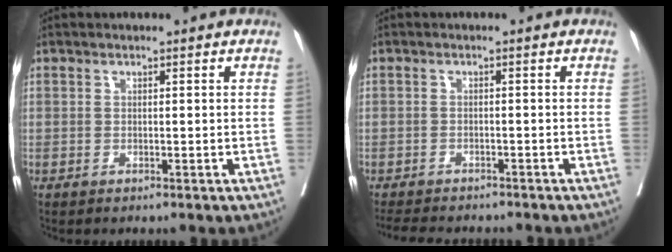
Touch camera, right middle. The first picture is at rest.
{"total": 7.9, "force": [-7.1, 2.2, 2.7], "torque": [-0.045, -0.008, -0.100]}